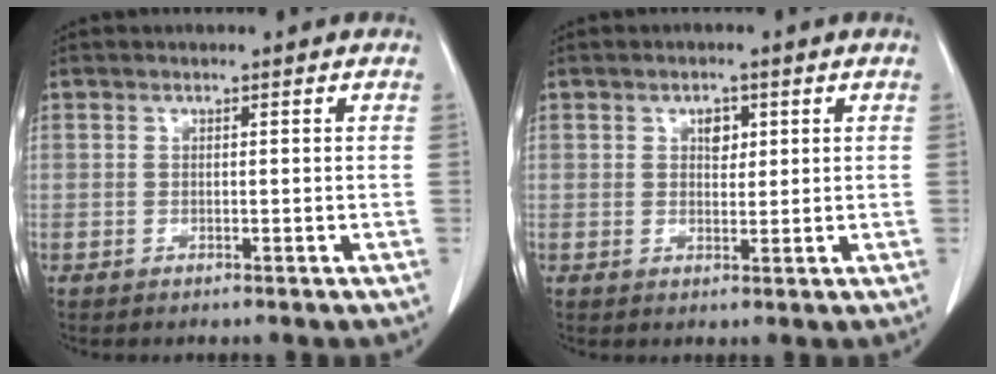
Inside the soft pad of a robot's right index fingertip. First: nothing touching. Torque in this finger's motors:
{"motor_torque": [0.02, 0.00, -0.02, 0.00]}